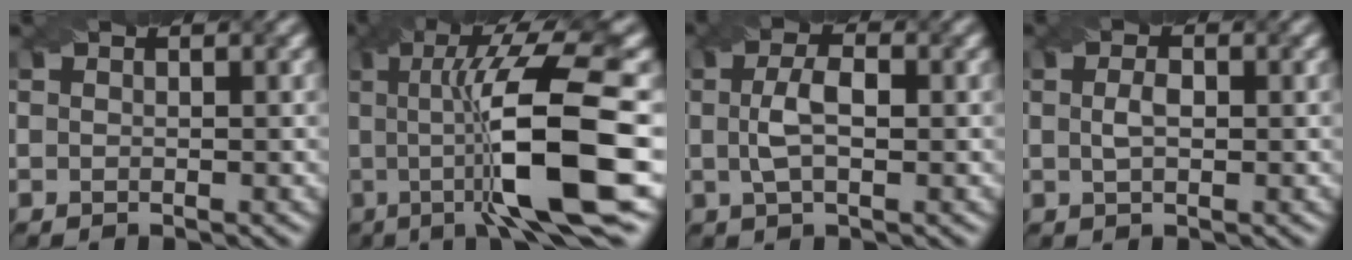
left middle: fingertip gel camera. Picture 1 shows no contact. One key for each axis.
{"total": 12.4, "fx": -0.9, "fy": 2.3, "fz": 12.1, "tx": -0.182, "ty": 0.005, "tz": -0.017}
{"total": 3.3, "fx": 0.1, "fy": 1.3, "fz": 3.1, "tx": -0.068, "ty": 0.004, "tz": -0.001}
{"total": 1.7, "fx": 0.1, "fy": 0.8, "fz": 1.5, "tx": -0.034, "ty": 0.003, "tz": 0.002}